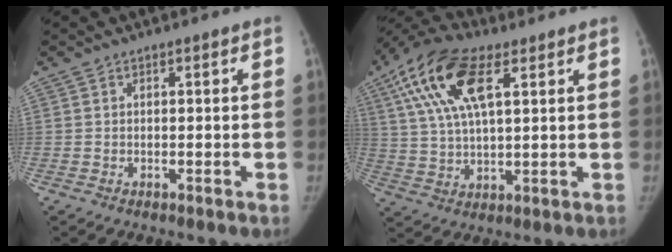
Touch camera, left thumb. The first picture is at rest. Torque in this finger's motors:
{"motor_torque": [0.44, 0.42, 1.83, -0.93, 0.26]}